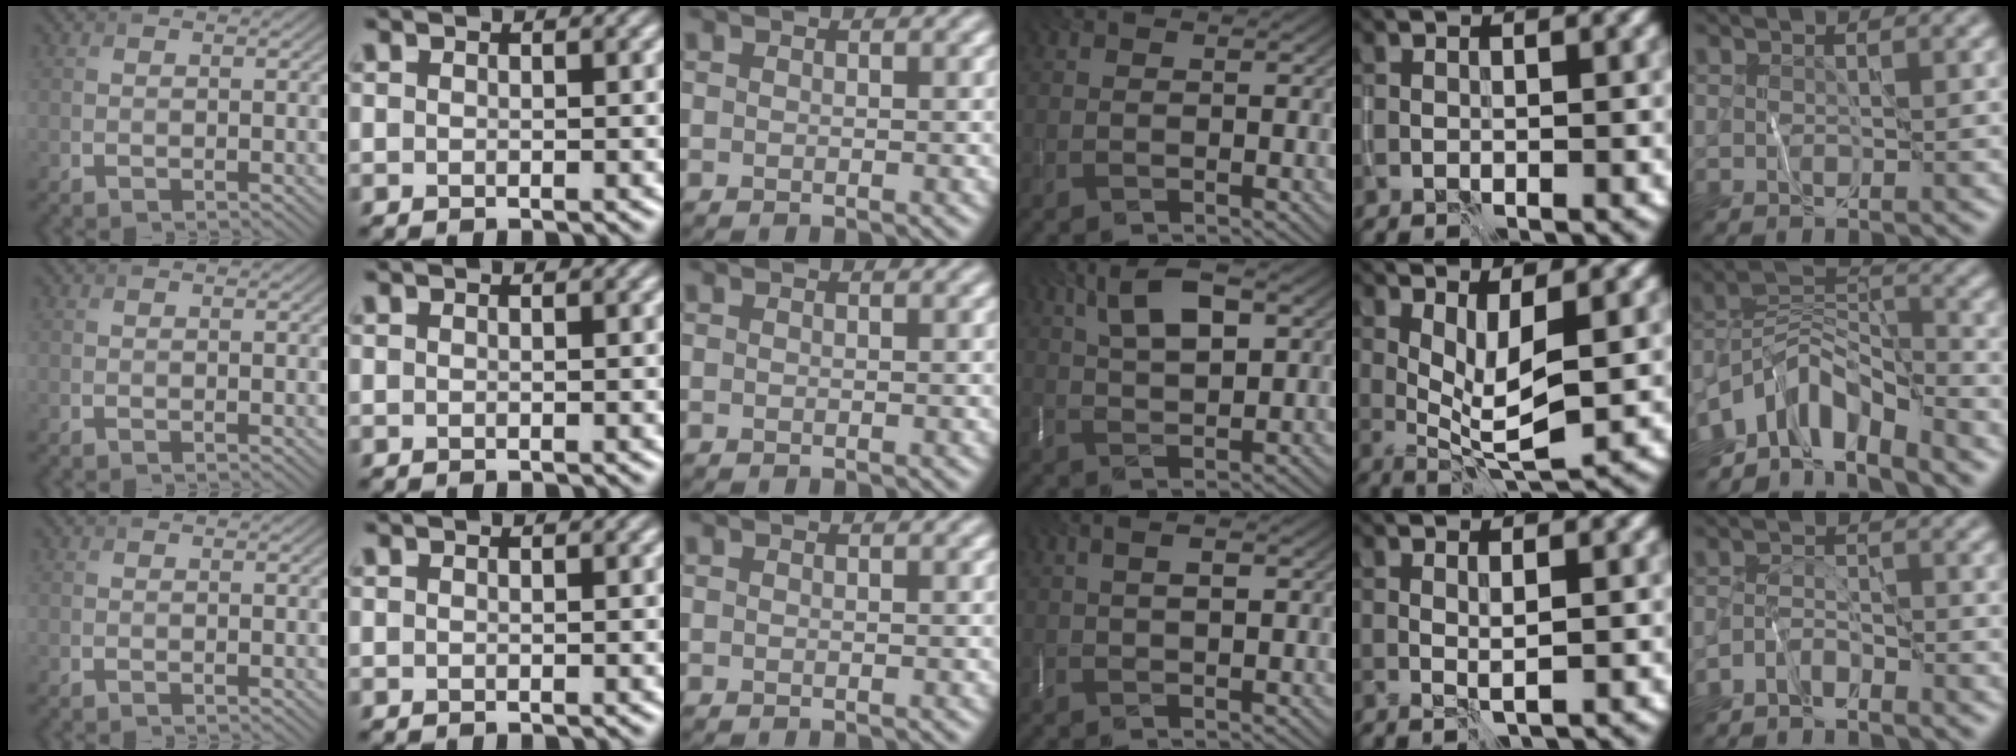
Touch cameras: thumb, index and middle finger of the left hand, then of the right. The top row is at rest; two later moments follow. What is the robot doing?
{"motion": "wipe", "object": "whiteboard"}